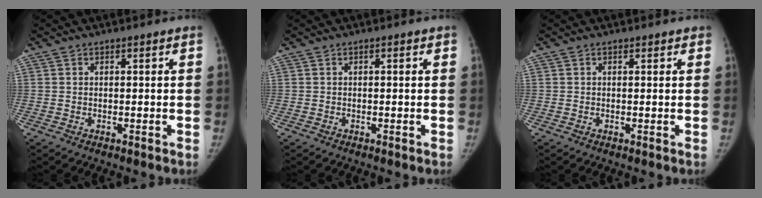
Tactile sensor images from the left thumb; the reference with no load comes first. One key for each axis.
{"total": 0.6, "fx": 0.2, "fy": 0.2, "fz": 0.5, "tx": -0.006, "ty": 0.003, "tz": 0.000}
{"total": 0.9, "fx": 0.6, "fy": 0.6, "fz": 0.4, "tx": 0.006, "ty": -0.001, "tz": 0.003}